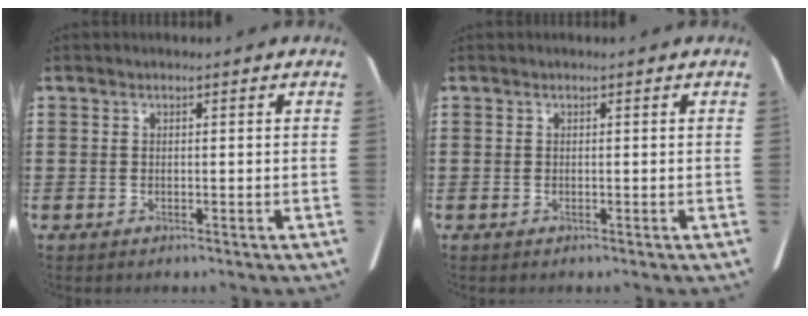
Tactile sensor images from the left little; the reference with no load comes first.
{"total": 0.0}